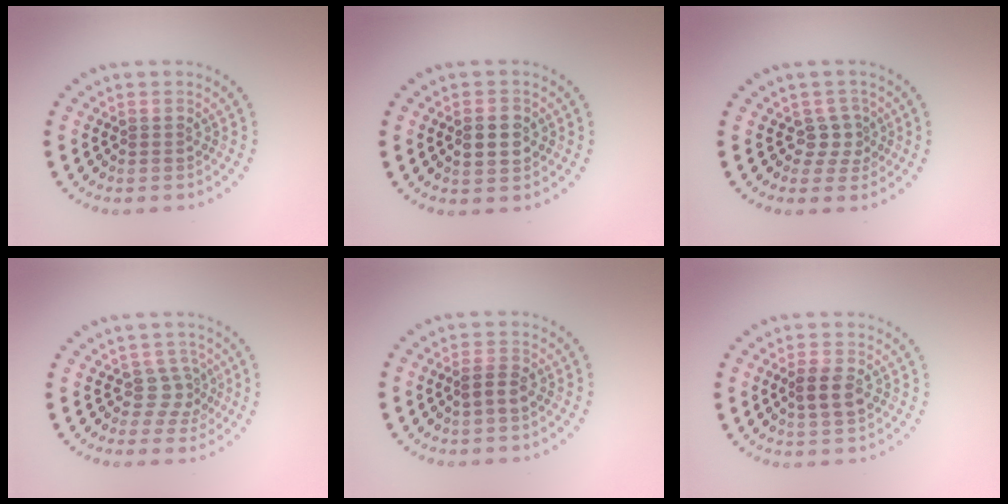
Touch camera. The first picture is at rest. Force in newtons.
{"total": 2.9, "press": 2.9, "slide": 0.2}
{"total": 2.0, "press": 1.4, "slide": 1.4}
{"total": 2.2, "press": 1.5, "slide": 1.6}
{"total": 1.6, "press": 1.5, "slide": 0.6}
{"total": 2.4, "press": 2.3, "slide": 0.6}